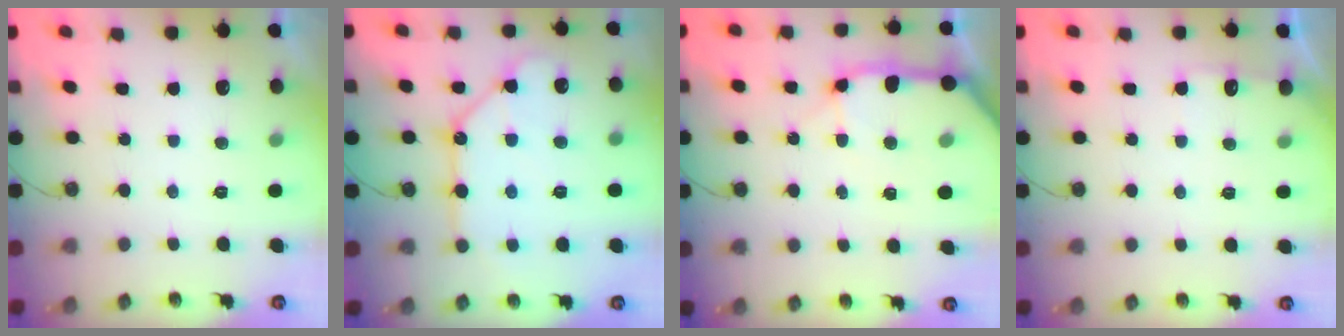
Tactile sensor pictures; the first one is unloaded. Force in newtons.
{"total": 13.1, "press": 13.1, "slide": 1.5}
{"total": 15.4, "press": 15.2, "slide": 2.1}
{"total": 4.8, "press": 4.8, "slide": 0.5}